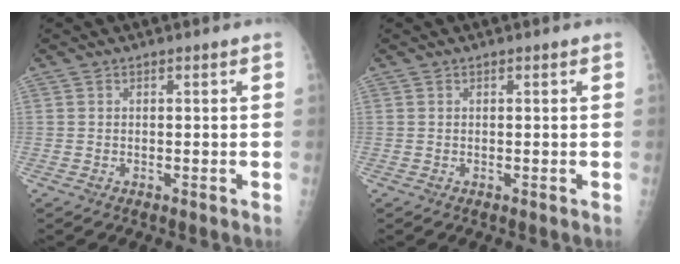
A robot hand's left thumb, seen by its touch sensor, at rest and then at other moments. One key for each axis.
{"total": 0.0}